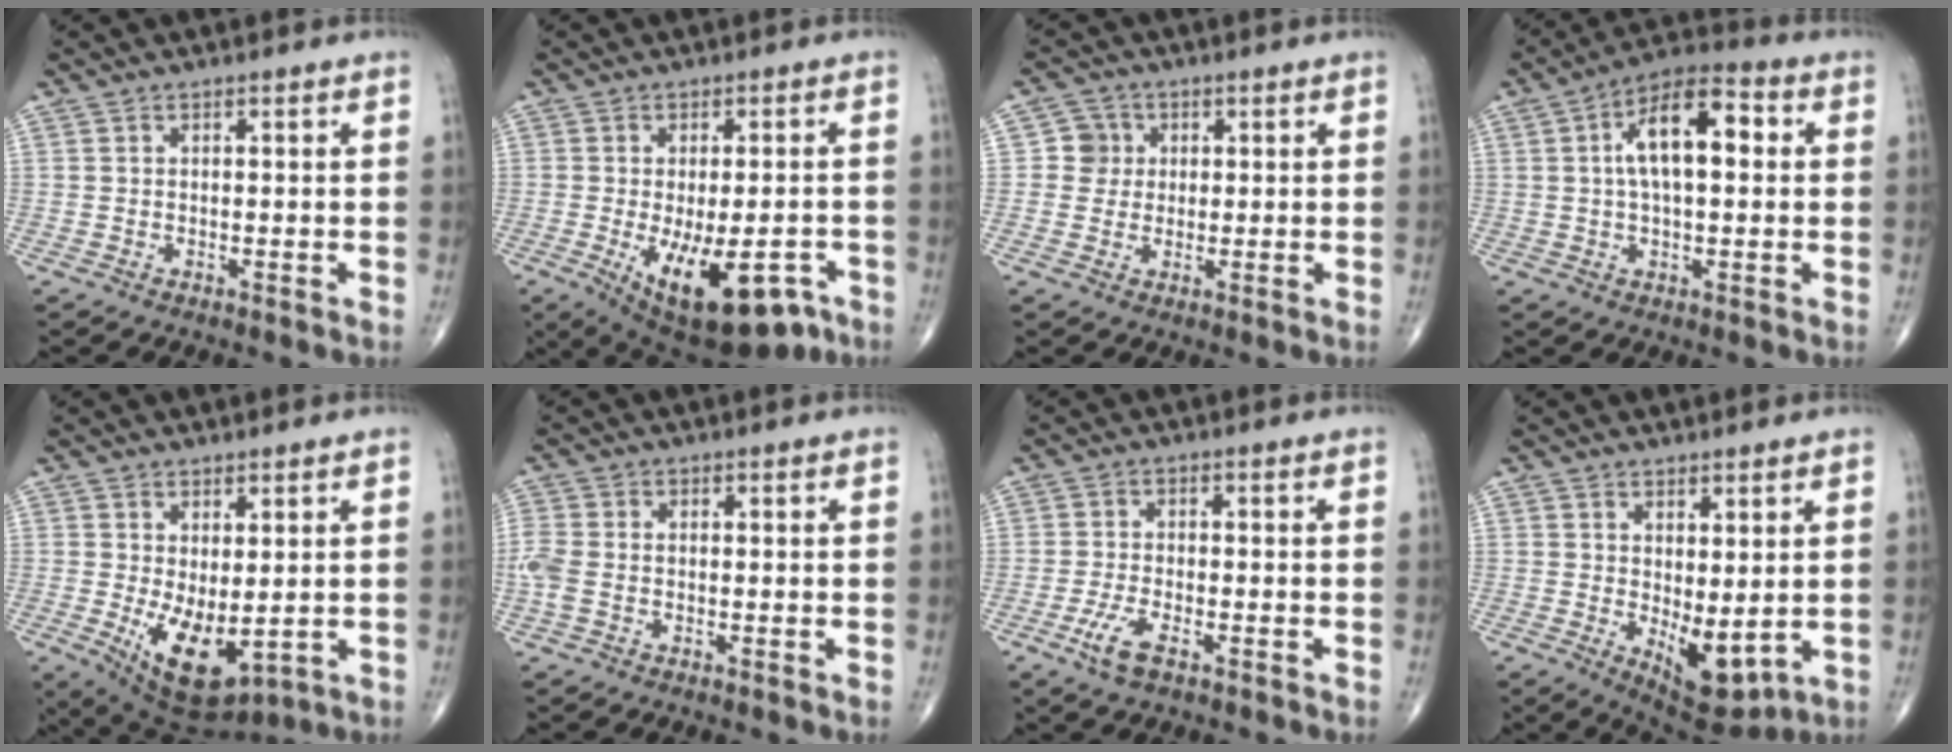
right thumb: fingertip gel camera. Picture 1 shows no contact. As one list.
[{"total": 16.8, "force": [-7.2, 7.5, 13.2], "torque": [-0.172, -0.001, -0.086]}, {"total": 4.1, "force": [0.6, 4.0, 0.6], "torque": [0.019, 0.006, 0.003]}, {"total": 12.5, "force": [2.1, 5.7, 10.9], "torque": [-0.174, 0.026, 0.026]}, {"total": 10.4, "force": [-1.3, 5.0, 9.0], "torque": [-0.137, -0.018, 0.003]}, {"total": 4.2, "force": [-0.7, 2.7, 3.2], "torque": [-0.098, 0.005, -0.017]}, {"total": 4.7, "force": [-2.5, 1.7, 3.6], "torque": [-0.078, 0.005, -0.046]}, {"total": 8.4, "force": [-0.5, 3.9, 7.4], "torque": [-0.089, -0.017, 0.012]}]